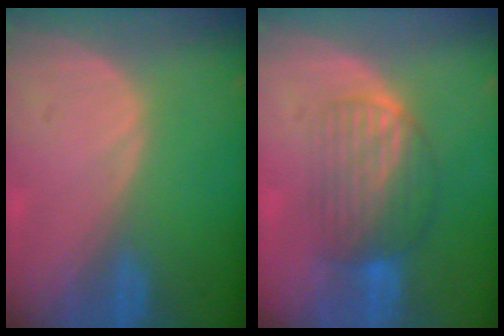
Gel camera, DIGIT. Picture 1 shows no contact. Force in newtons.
{"total": 6.7, "press": 6.5, "slide": 1.8}